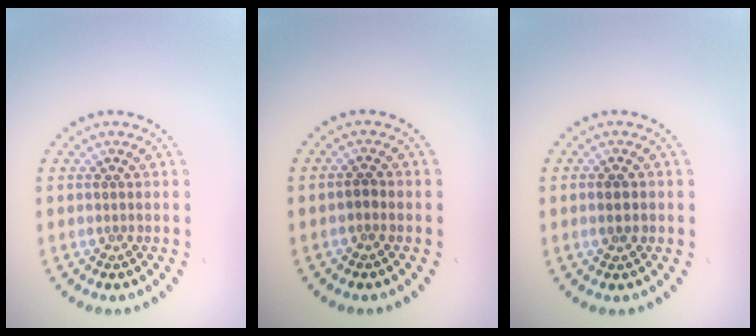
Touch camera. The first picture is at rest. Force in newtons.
{"total": 0.8, "press": 0.7, "slide": 0.4}
{"total": 1.5, "press": 1.5, "slide": 0.2}